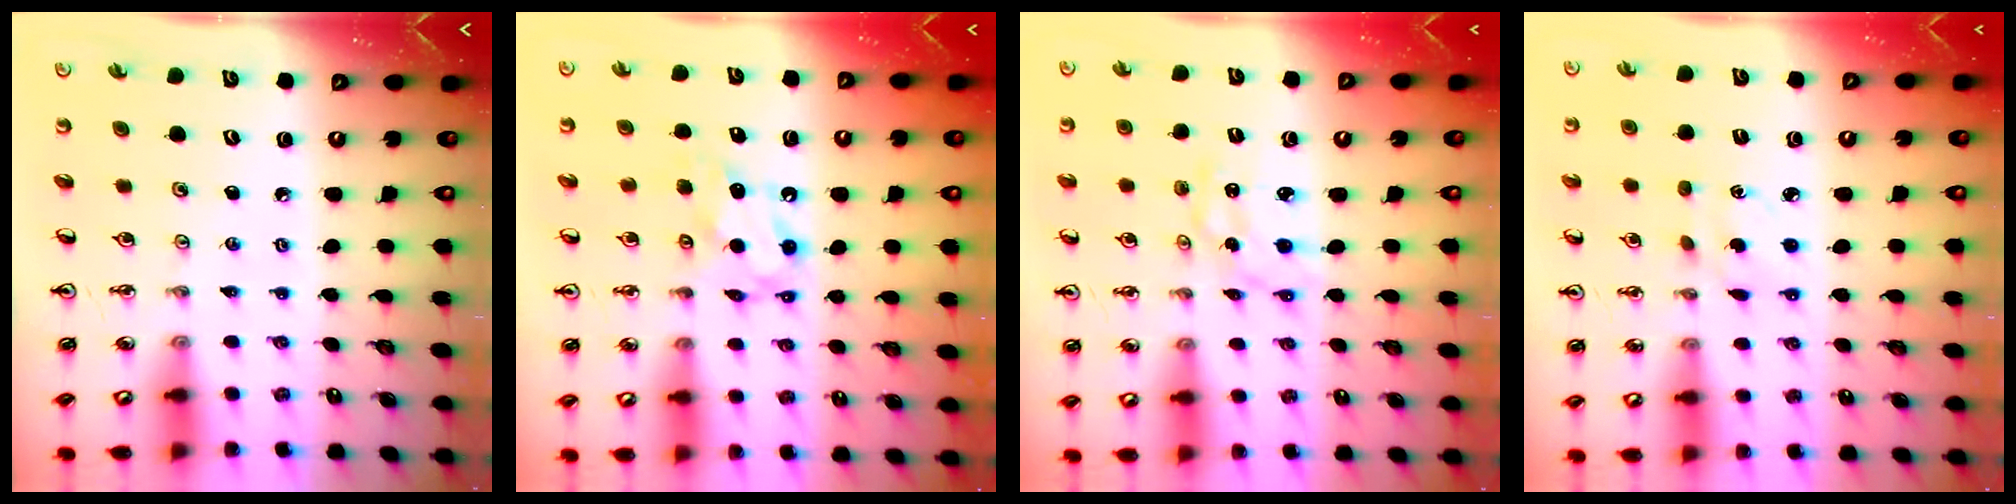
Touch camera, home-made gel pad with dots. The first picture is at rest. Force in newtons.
{"total": 6.5, "press": 6.5, "slide": 0.2}
{"total": 1.8, "press": 1.8, "slide": 0.1}
{"total": 3.5, "press": 3.4, "slide": 0.8}